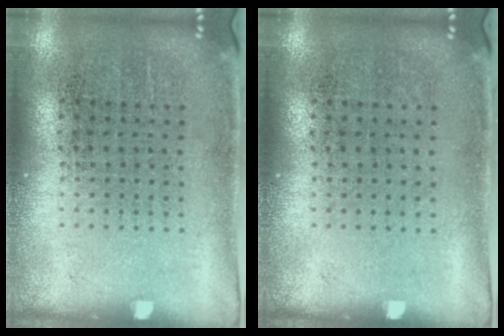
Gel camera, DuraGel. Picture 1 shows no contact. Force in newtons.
{"total": 0.0}